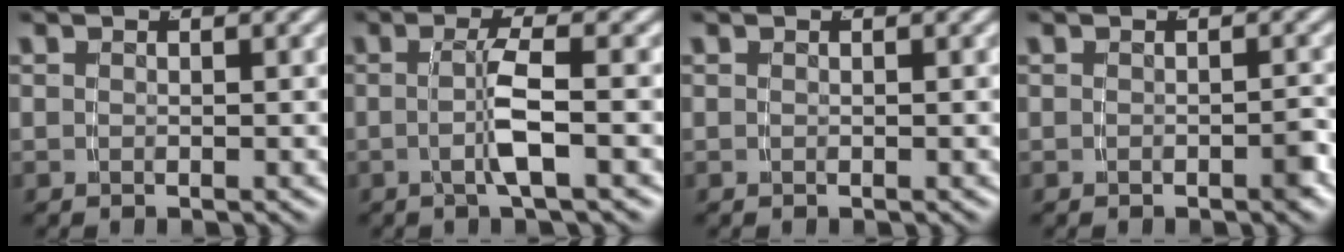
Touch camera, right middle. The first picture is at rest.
{"total": 3.1, "force": [-0.7, -0.3, 3.0], "torque": [-0.053, 0.000, -0.012]}
{"total": 0.0}
{"total": 0.9, "force": [-0.7, 0.0, 0.6], "torque": [-0.011, 0.001, -0.013]}